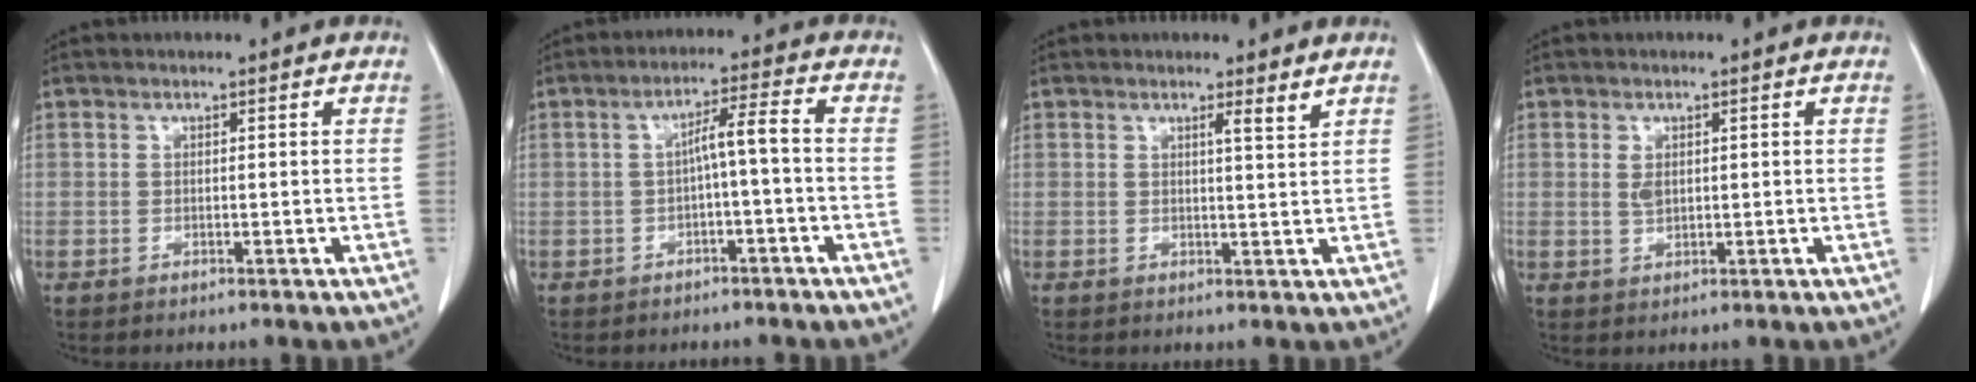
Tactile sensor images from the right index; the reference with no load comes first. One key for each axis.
{"total": 4.4, "fx": -0.8, "fy": 0.0, "fz": 4.3, "tx": -0.069, "ty": 0.019, "tz": -0.012}
{"total": 1.8, "fx": 1.3, "fy": -0.4, "fz": 1.1, "tx": -0.022, "ty": -0.009, "tz": 0.020}
{"total": 1.9, "fx": 0.4, "fy": 1.0, "fz": 1.5, "tx": -0.030, "ty": -0.002, "tz": 0.009}